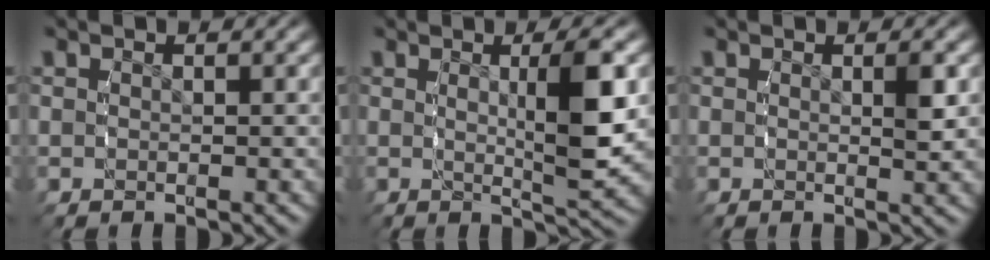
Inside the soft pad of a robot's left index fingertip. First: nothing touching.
{"total": 5.2, "force": [0.8, 0.4, 5.1], "torque": [-0.070, -0.001, 0.010]}
{"total": 1.4, "force": [0.4, -0.4, 1.2], "torque": [-0.016, -0.002, 0.004]}